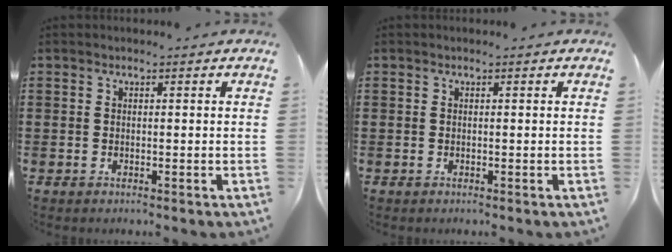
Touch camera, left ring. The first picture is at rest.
{"total": 0.0}